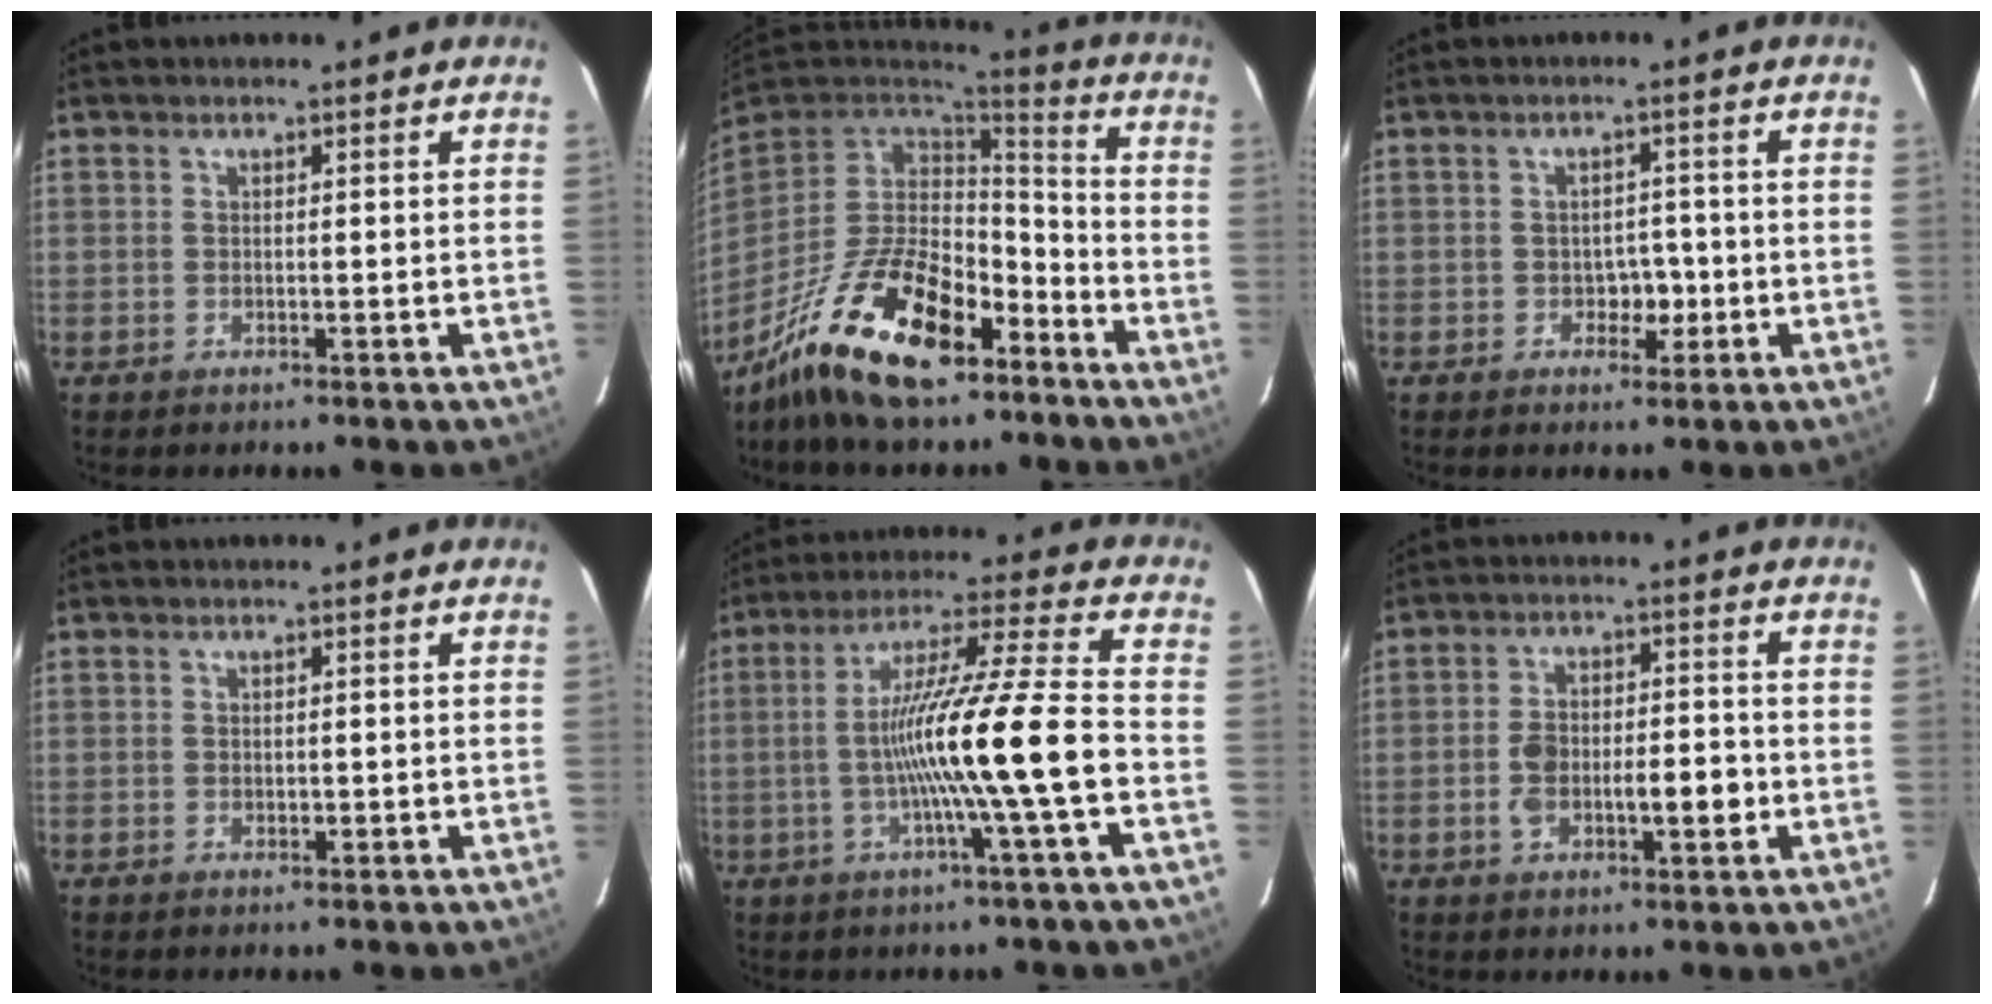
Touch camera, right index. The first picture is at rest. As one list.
[{"total": 19.2, "force": [-12.3, 7.0, 12.9], "torque": [-0.261, -0.002, -0.224]}, {"total": 3.1, "force": [-0.9, 2.1, 2.1], "torque": [-0.022, 0.006, -0.011]}, {"total": 0.8, "force": [0.0, 0.5, 0.6], "torque": [-0.008, -0.001, 0.002]}, {"total": 14.8, "force": [-3.1, -1.8, 14.4], "torque": [-0.250, 0.003, -0.060]}, {"total": 8.4, "force": [-1.9, 3.6, 7.4], "torque": [-0.134, 0.016, -0.027]}]